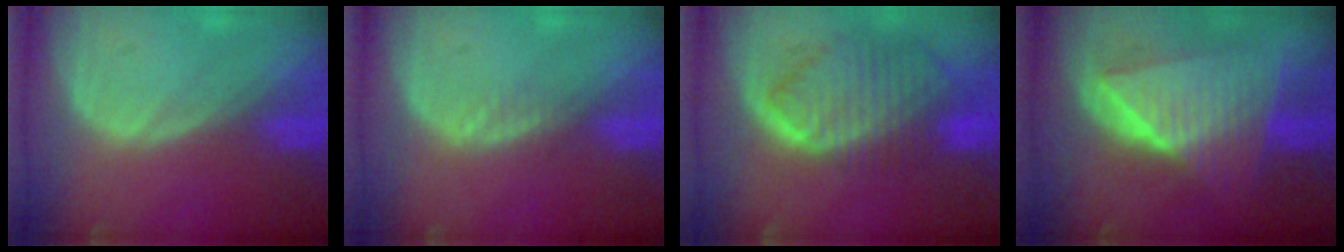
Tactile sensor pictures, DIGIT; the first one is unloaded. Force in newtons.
{"total": 1.4, "press": 1.3, "slide": 0.2}
{"total": 10.0, "press": 8.5, "slide": 5.2}
{"total": 9.9, "press": 9.9, "slide": 0.7}